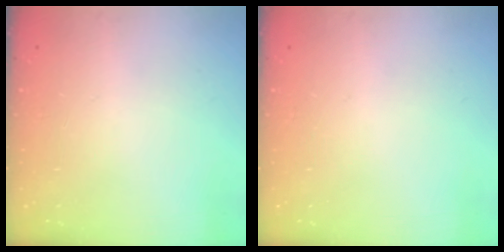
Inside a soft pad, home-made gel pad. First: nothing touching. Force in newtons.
{"total": 0.0}